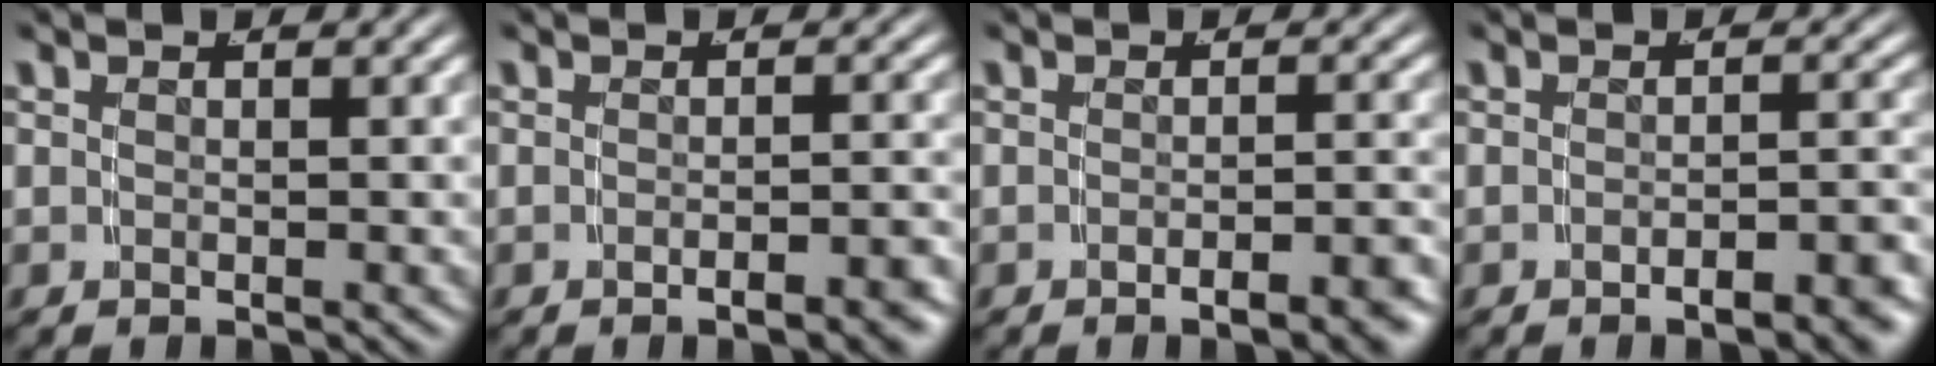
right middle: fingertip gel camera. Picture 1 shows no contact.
{"total": 2.2, "force": [-1.8, -0.1, 1.3], "torque": [-0.014, 0.006, -0.033]}
{"total": 2.8, "force": [-2.2, 0.0, 1.6], "torque": [-0.016, 0.006, -0.039]}
{"total": 3.1, "force": [-2.5, 0.2, 1.9], "torque": [-0.015, 0.006, -0.044]}